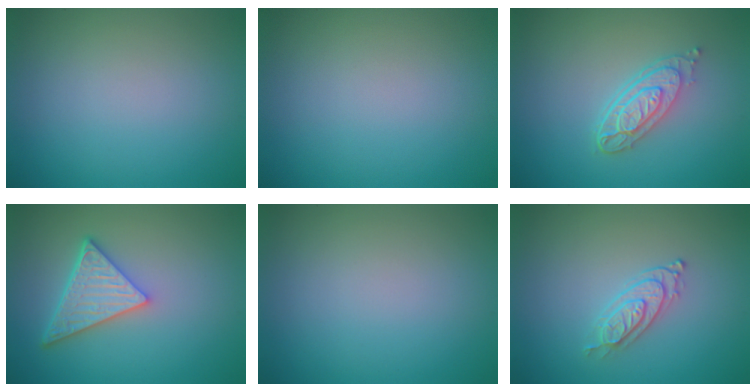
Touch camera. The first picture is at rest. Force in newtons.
{"total": 0.0}
{"total": 4.1, "press": 3.0, "slide": 2.7}
{"total": 5.0, "press": 4.3, "slide": 2.7}
{"total": 0.0}
{"total": 2.3, "press": 2.1, "slide": 0.9}